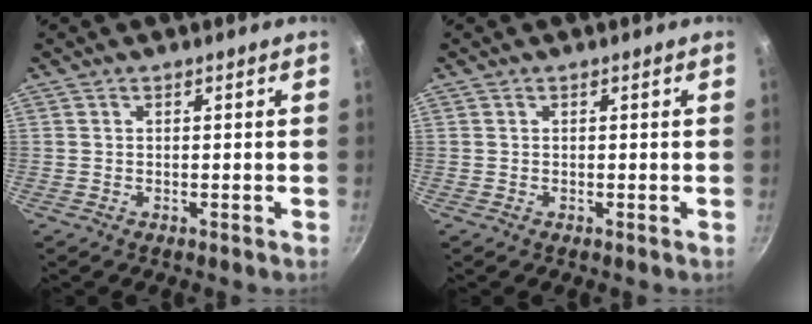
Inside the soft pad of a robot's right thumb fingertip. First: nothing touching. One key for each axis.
{"total": 0.0}